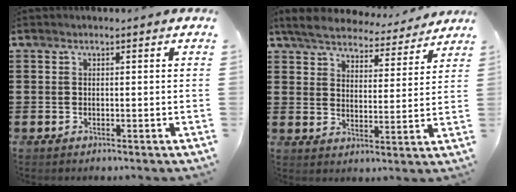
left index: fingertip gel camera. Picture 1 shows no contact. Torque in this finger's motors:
{"motor_torque": [2.14, 0.00, 0.48, 0.07]}